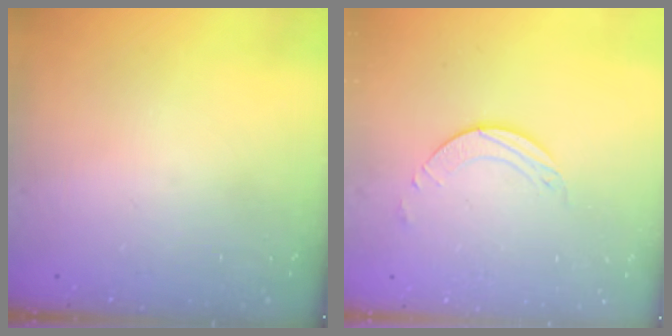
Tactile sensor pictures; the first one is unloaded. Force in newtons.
{"total": 2.0, "press": 1.9, "slide": 0.3}